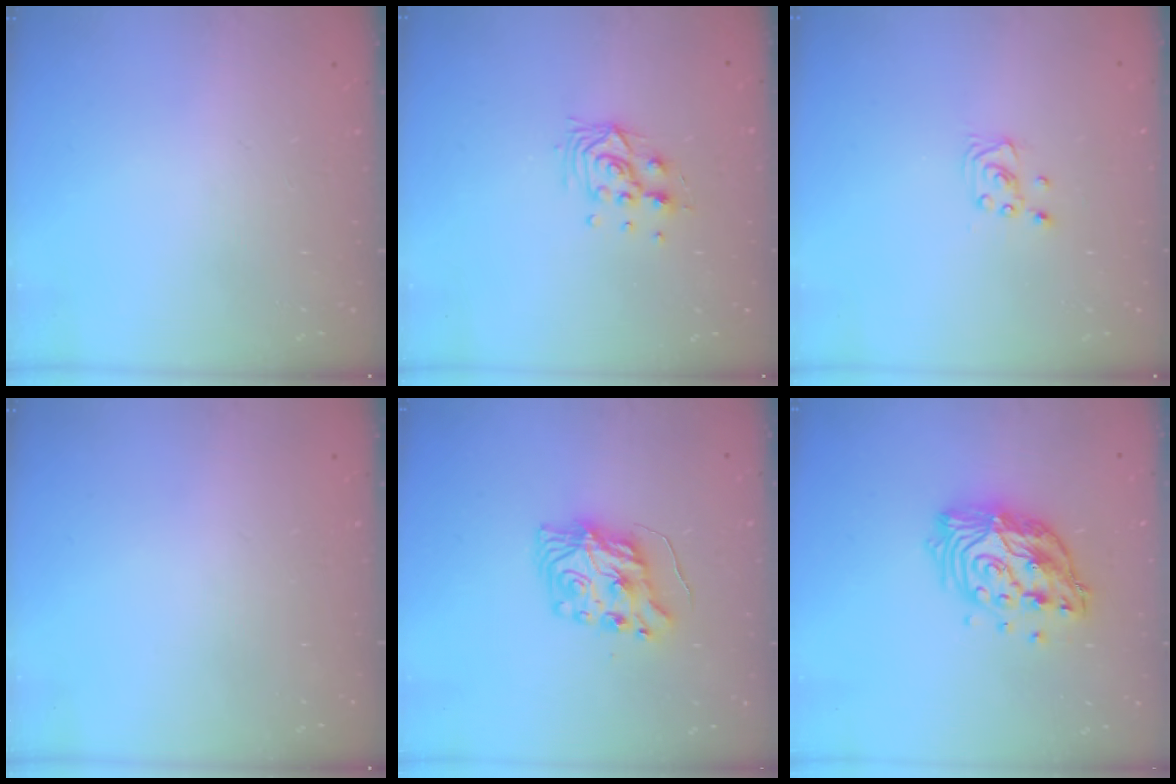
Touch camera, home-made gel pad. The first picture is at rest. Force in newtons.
{"total": 8.3, "press": 8.3, "slide": 0.7}
{"total": 2.2, "press": 2.2, "slide": 0.2}
{"total": 0.0}
{"total": 8.9, "press": 8.9, "slide": 0.9}
{"total": 16.8, "press": 16.7, "slide": 1.5}